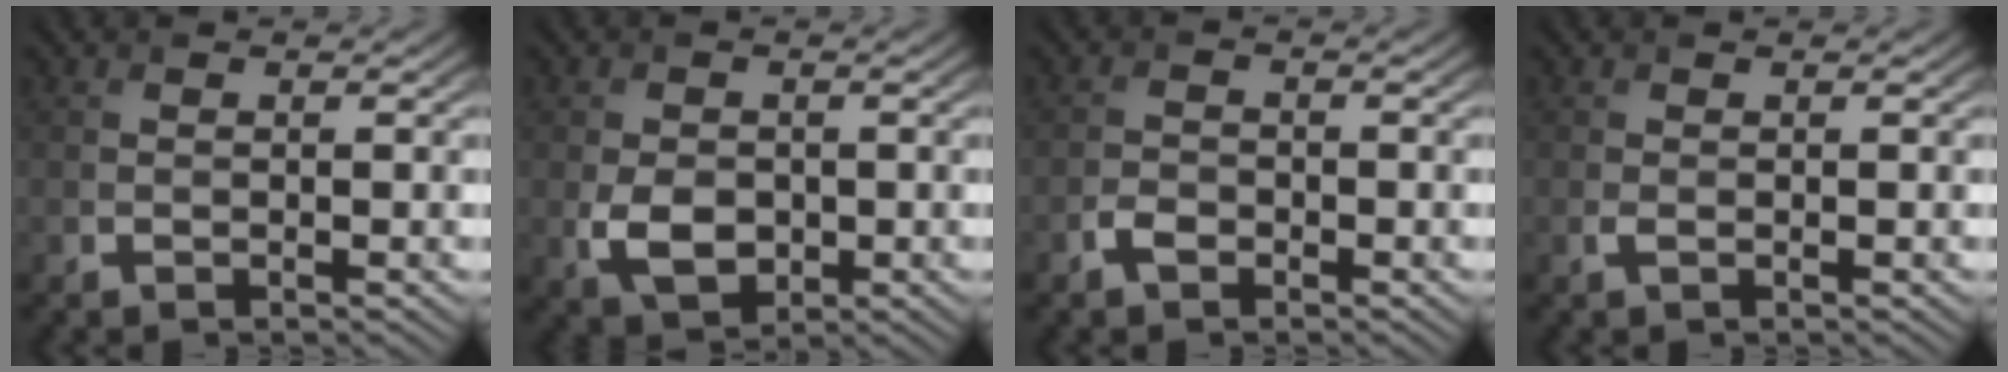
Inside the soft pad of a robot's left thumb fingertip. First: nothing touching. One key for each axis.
{"total": 4.5, "fx": -0.8, "fy": 3.3, "fz": 2.9, "tx": -0.063, "ty": -0.013, "tz": -0.015}
{"total": 1.9, "fx": -1.2, "fy": 1.1, "fz": 0.9, "tx": -0.019, "ty": 0.002, "tz": -0.028}
{"total": 0.6, "fx": -0.1, "fy": 0.2, "fz": 0.5, "tx": -0.014, "ty": -0.003, "tz": -0.001}